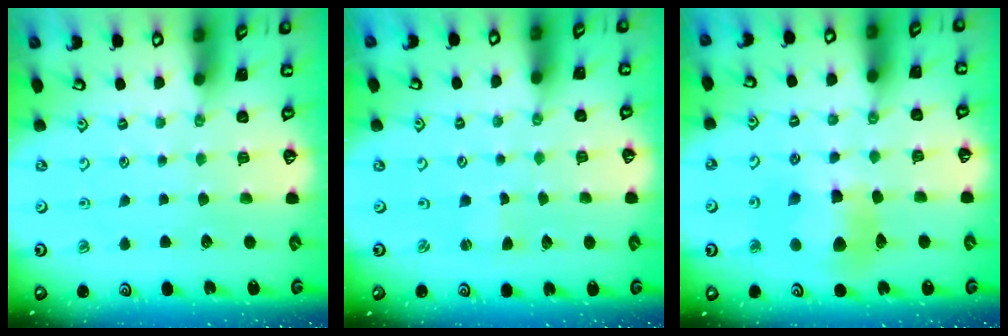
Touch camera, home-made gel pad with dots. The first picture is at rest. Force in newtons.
{"total": 1.0, "press": 1.0, "slide": 0.2}
{"total": 11.1, "press": 11.0, "slide": 1.4}